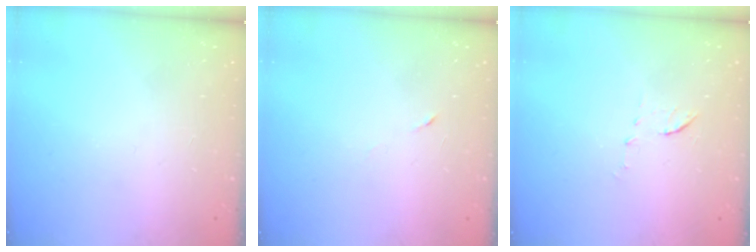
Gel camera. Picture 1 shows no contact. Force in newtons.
{"total": 3.3, "press": 3.0, "slide": 1.4}
{"total": 5.7, "press": 5.6, "slide": 1.3}